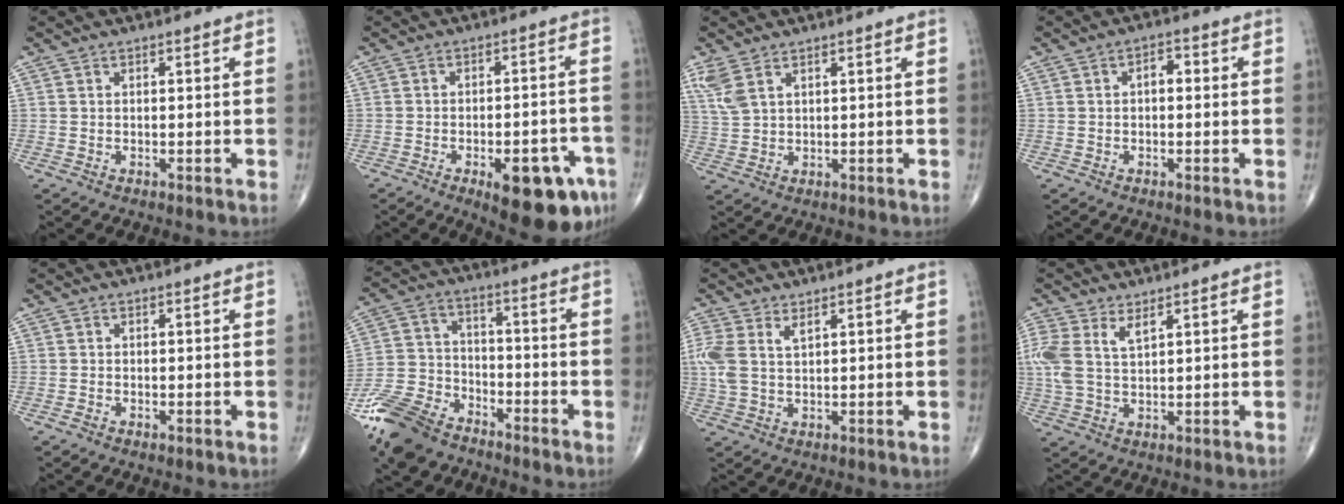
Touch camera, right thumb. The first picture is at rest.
{"total": 14.4, "force": [-6.9, 5.3, 11.4], "torque": [-0.108, 0.026, -0.080]}
{"total": 4.3, "force": [2.5, 1.8, 3.0], "torque": [-0.078, 0.001, 0.063]}
{"total": 2.5, "force": [0.1, 1.5, 2.0], "torque": [-0.018, 0.011, -0.005]}
{"total": 0.6, "force": [-0.4, 0.4, 0.4], "torque": [-0.012, 0.003, -0.006]}
{"total": 13.6, "force": [-10.1, 7.3, 5.6], "torque": [-0.107, 0.041, -0.197]}
{"total": 5.9, "force": [2.2, 2.9, 4.6], "torque": [-0.126, 0.010, 0.051]}
{"total": 7.3, "force": [3.1, 3.4, 5.7], "torque": [-0.145, 0.005, 0.069]}